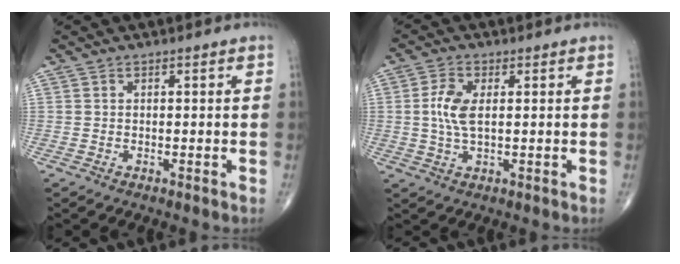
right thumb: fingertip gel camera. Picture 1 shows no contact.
{"total": 5.8, "force": [0.6, 2.8, 5.0], "torque": [-0.116, 0.001, 0.010]}